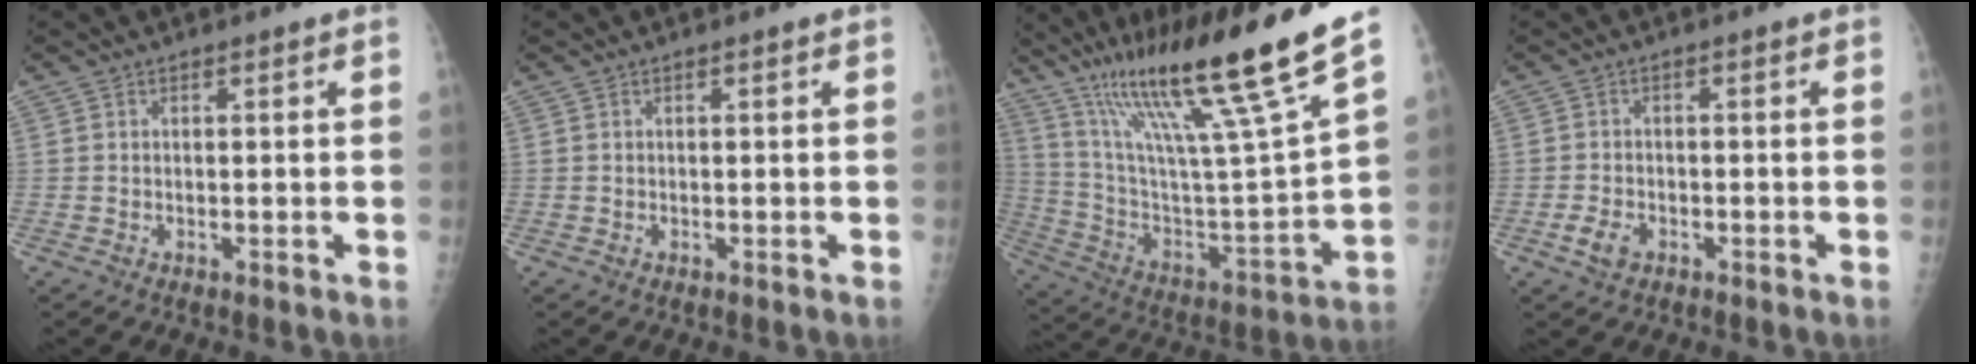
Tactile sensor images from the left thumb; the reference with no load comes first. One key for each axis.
{"total": 0.0}
{"total": 27.4, "fx": 18.5, "fy": 1.2, "fz": 20.2, "tx": -0.323, "ty": -0.064, "tz": 0.325}
{"total": 3.2, "fx": -1.6, "fy": 2.1, "fz": 1.9, "tx": -0.034, "ty": 0.004, "tz": -0.027}